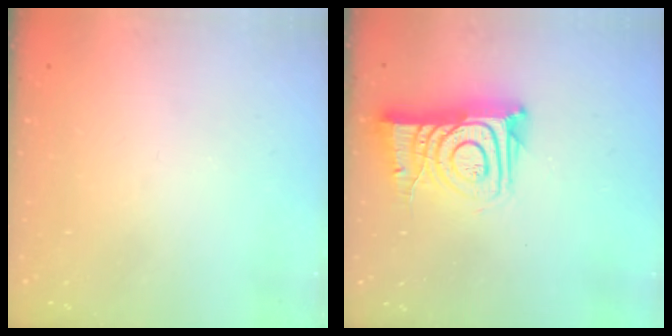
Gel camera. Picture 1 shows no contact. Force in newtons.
{"total": 14.8, "press": 14.7, "slide": 1.6}